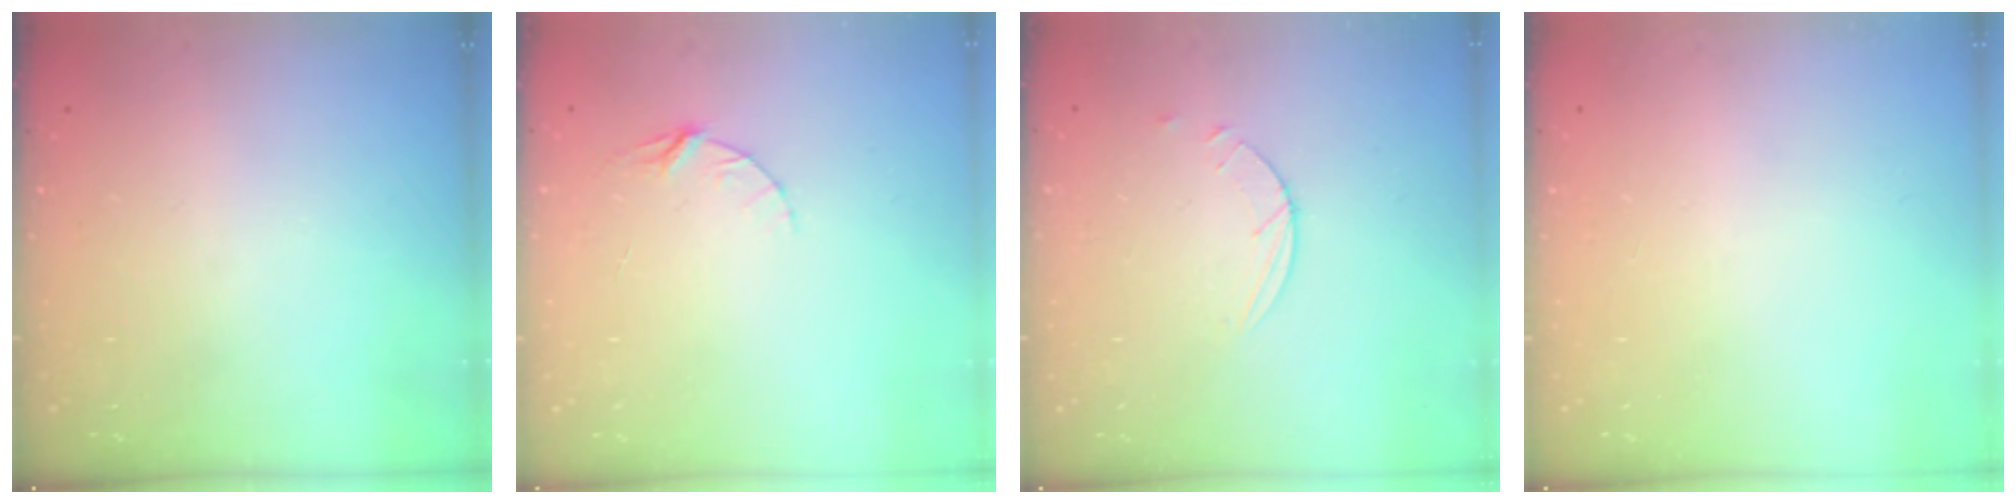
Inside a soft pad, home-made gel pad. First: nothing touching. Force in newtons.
{"total": 3.9, "press": 3.9, "slide": 0.4}
{"total": 2.5, "press": 2.4, "slide": 0.3}
{"total": 0.0}